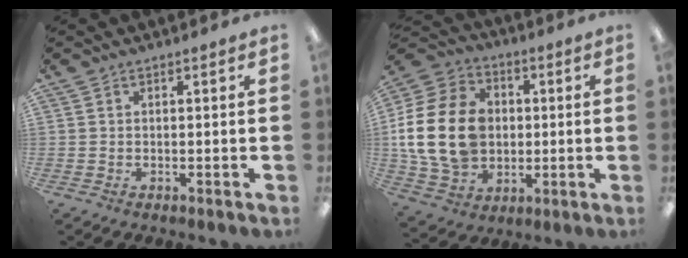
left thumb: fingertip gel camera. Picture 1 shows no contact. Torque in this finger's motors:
{"motor_torque": [0.94, 4.07, 1.71, 0.20, 0.19]}